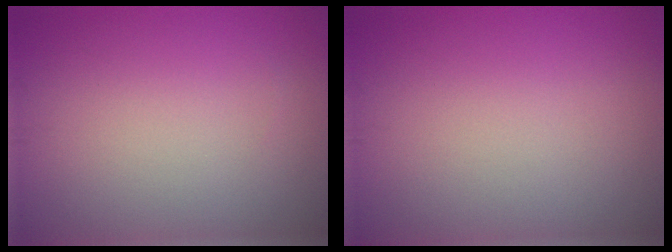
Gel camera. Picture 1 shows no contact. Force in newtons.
{"total": 0.0}